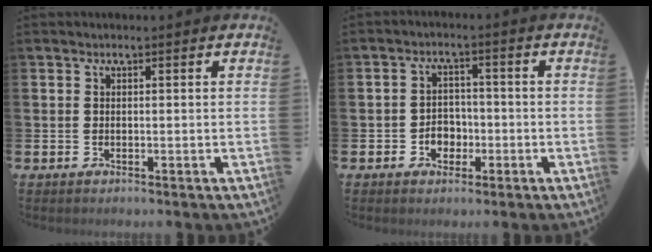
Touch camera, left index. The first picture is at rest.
{"total": 3.3, "force": [-1.4, 2.8, 1.3], "torque": [-0.018, 0.001, -0.034]}